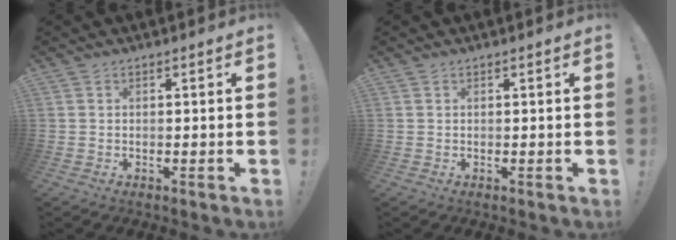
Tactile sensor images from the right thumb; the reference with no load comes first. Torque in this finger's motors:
{"motor_torque": [0.03, -0.06, 0.15, -0.09, -0.02]}